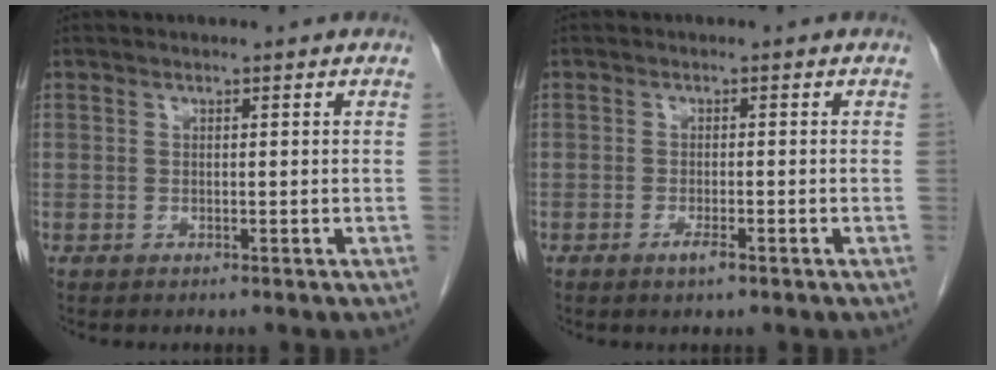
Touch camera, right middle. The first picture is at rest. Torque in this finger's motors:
{"motor_torque": [0.43, 0.04, 0.13, 0.04]}